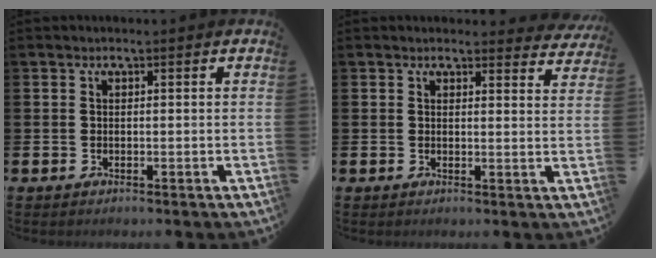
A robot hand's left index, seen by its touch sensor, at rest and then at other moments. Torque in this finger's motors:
{"motor_torque": [0.86, -1.28, 0.39, 0.00]}